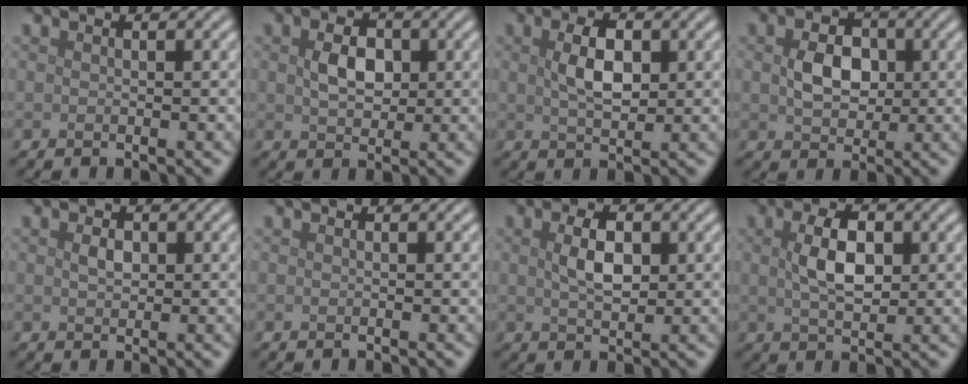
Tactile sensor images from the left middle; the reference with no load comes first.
{"total": 3.1, "force": [0.5, 2.1, 2.2], "torque": [-0.049, 0.002, 0.009]}
{"total": 3.7, "force": [0.8, 2.0, 3.1], "torque": [-0.067, 0.002, 0.015]}
{"total": 3.9, "force": [0.4, 2.9, 2.5], "torque": [-0.054, 0.000, 0.003]}
{"total": 1.3, "force": [0.3, 0.9, 0.9], "torque": [-0.021, 0.000, 0.005]}
{"total": 0.0}
{"total": 3.3, "force": [0.7, 1.8, 2.7], "torque": [-0.057, 0.002, 0.014]}
{"total": 4.3, "force": [0.8, 2.4, 3.6], "torque": [-0.076, 0.003, 0.013]}